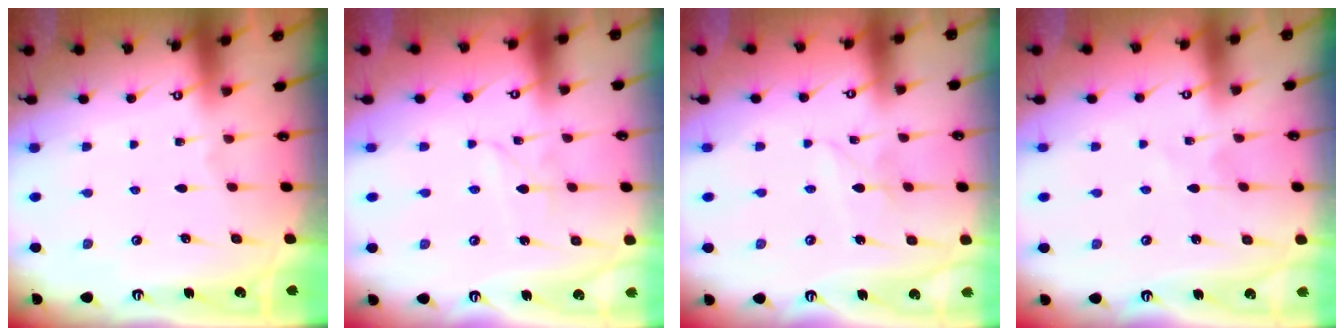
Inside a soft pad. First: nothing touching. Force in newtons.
{"total": 1.7, "press": 1.7, "slide": 0.2}
{"total": 2.7, "press": 2.7, "slide": 0.2}
{"total": 1.5, "press": 1.5, "slide": 0.2}